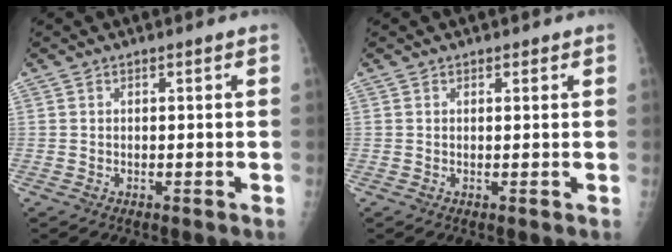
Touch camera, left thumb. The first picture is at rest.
{"total": 0.6, "force": [0.5, 0.4, 0.1], "torque": [0.003, -0.003, 0.004]}